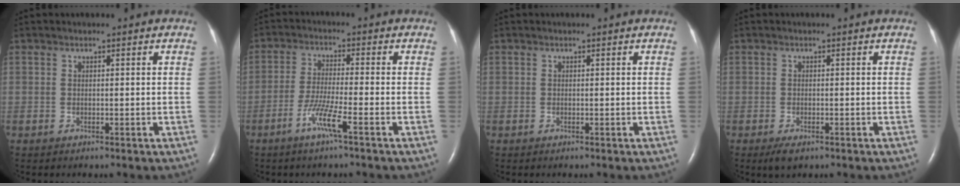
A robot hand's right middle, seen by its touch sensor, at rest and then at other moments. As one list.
[{"total": 5.4, "force": [-3.0, -0.6, 4.5], "torque": [-0.095, -0.011, -0.061]}, {"total": 0.0}, {"total": 2.1, "force": [-1.2, 0.8, 1.5], "torque": [-0.033, -0.005, -0.017]}]